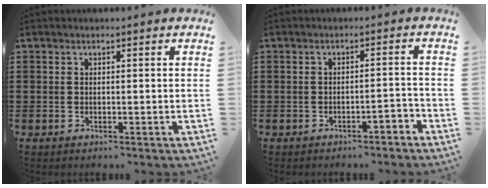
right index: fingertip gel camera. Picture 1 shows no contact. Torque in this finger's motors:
{"motor_torque": [0.04, -0.02, 0.03, 0.01]}